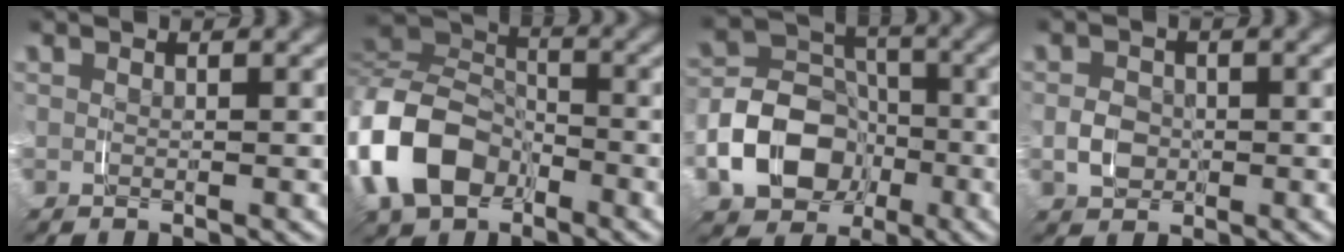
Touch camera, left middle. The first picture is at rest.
{"total": 10.9, "force": [-3.0, 8.8, 5.8], "torque": [-0.159, -0.019, -0.054]}
{"total": 8.9, "force": [-3.3, 7.4, 3.7], "torque": [-0.063, -0.023, -0.057]}
{"total": 2.2, "force": [-0.6, 1.8, 1.0], "torque": [-0.024, -0.005, -0.007]}